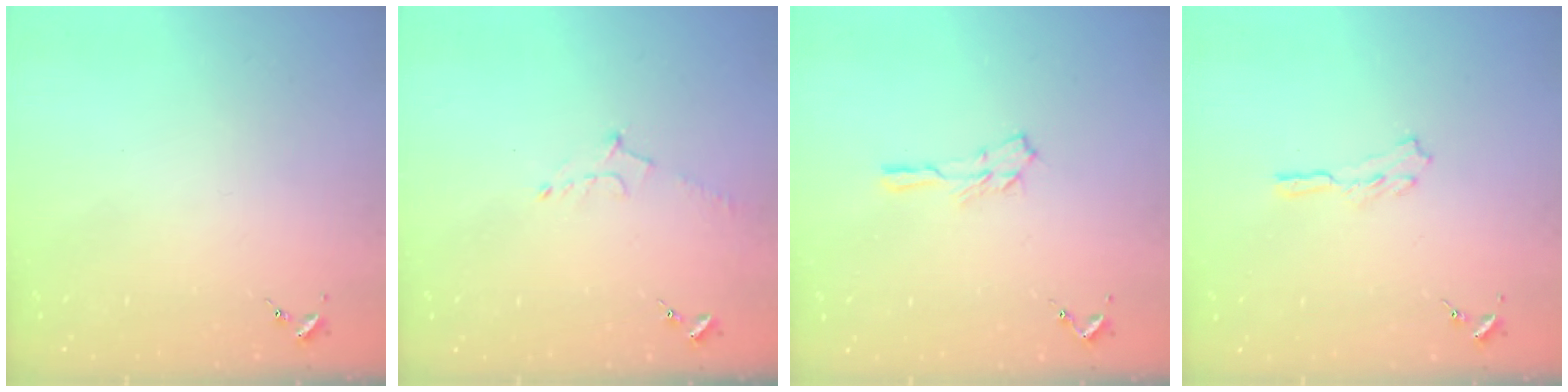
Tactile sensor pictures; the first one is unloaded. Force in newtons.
{"total": 5.6, "press": 5.5, "slide": 1.0}
{"total": 5.1, "press": 5.1, "slide": 0.6}
{"total": 3.8, "press": 3.8, "slide": 0.3}